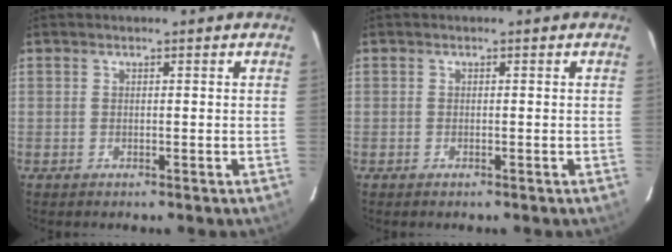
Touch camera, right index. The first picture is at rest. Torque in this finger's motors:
{"motor_torque": [-0.06, -0.02, 0.13, 0.01]}